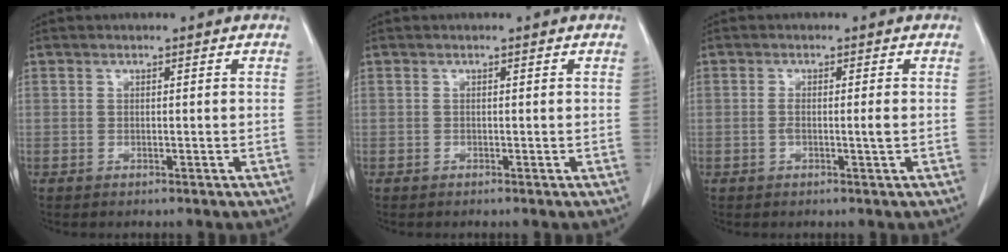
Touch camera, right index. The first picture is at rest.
{"total": 0.0}
{"total": 2.0, "force": [-0.3, 0.0, 1.9], "torque": [-0.034, 0.002, -0.005]}